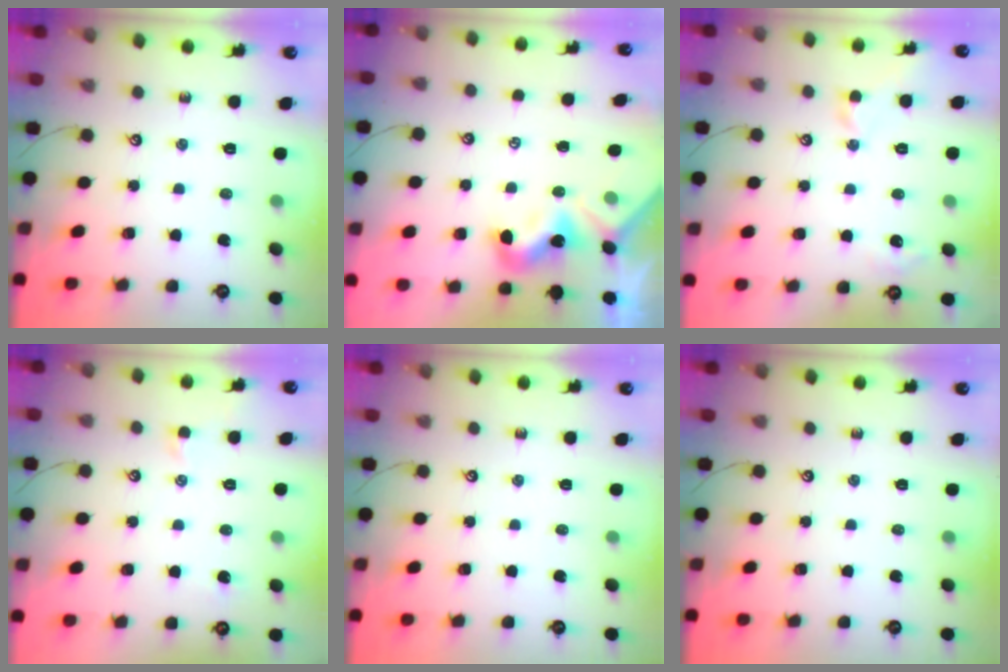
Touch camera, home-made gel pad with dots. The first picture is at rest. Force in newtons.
{"total": 1.9, "press": 1.8, "slide": 0.3}
{"total": 1.2, "press": 1.2, "slide": 0.2}
{"total": 0.7, "press": 0.4, "slide": 0.5}
{"total": 0.0}
{"total": 0.0}